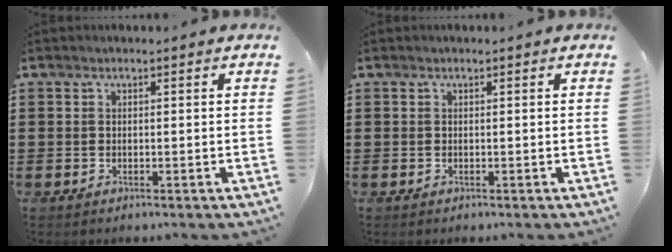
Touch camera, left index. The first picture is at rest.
{"total": 0.0}